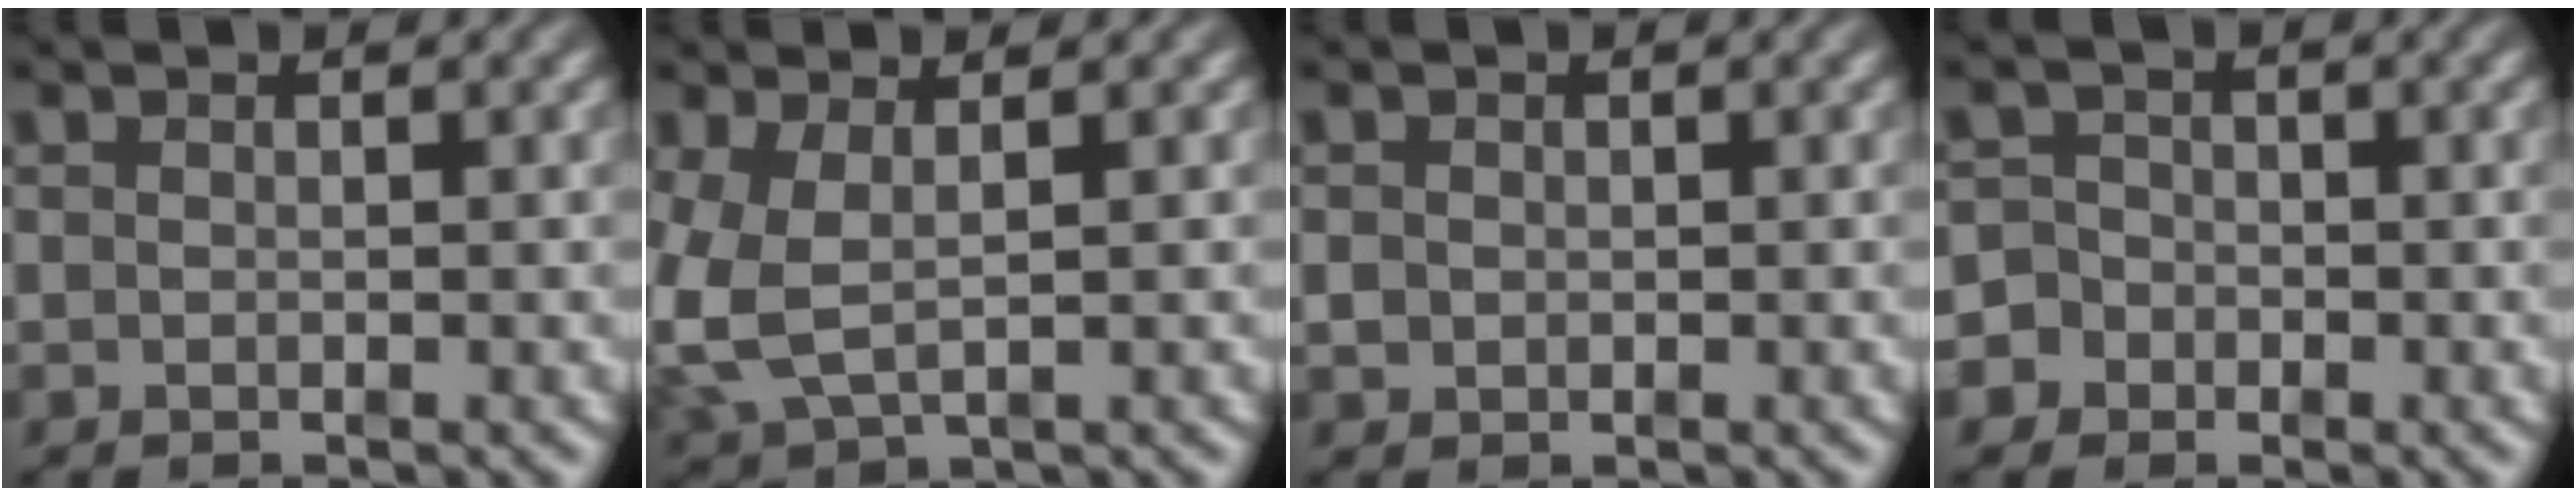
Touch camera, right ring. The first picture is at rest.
{"total": 5.0, "force": [-0.1, 3.9, 3.2], "torque": [-0.106, -0.021, 0.014]}
{"total": 1.0, "force": [-0.2, 0.9, 0.4], "torque": [-0.016, -0.008, 0.003]}
{"total": 6.3, "force": [-2.2, 5.8, 1.1], "torque": [-0.041, -0.022, -0.045]}